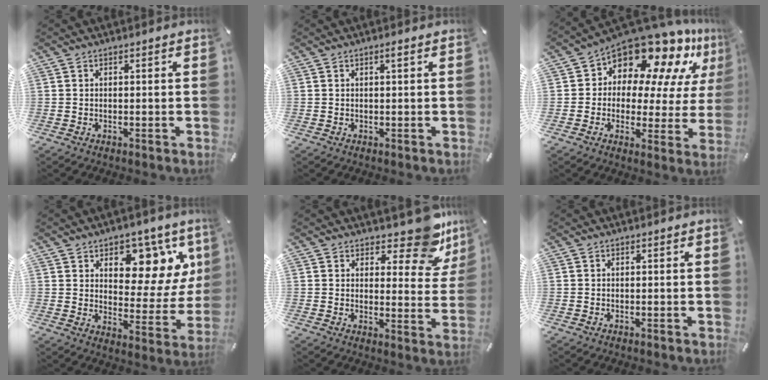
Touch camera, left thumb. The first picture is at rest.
{"total": 1.0, "force": [0.3, 0.0, 0.9], "torque": [-0.018, 0.000, 0.006]}
{"total": 14.5, "force": [11.3, 6.7, 6.0], "torque": [-0.102, -0.105, 0.190]}
{"total": 12.2, "force": [7.2, 7.8, 6.0], "torque": [-0.054, -0.070, 0.126]}
{"total": 11.1, "force": [8.6, 4.5, 5.4], "torque": [-0.050, -0.071, 0.148]}
{"total": 0.0}